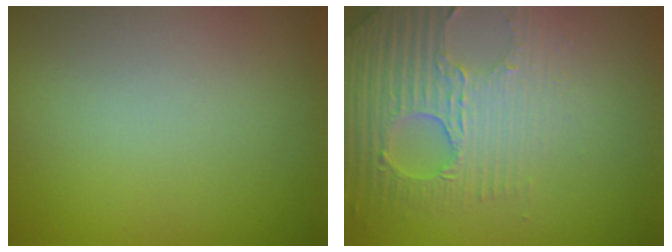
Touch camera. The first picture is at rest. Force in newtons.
{"total": 4.2, "press": 4.1, "slide": 1.1}